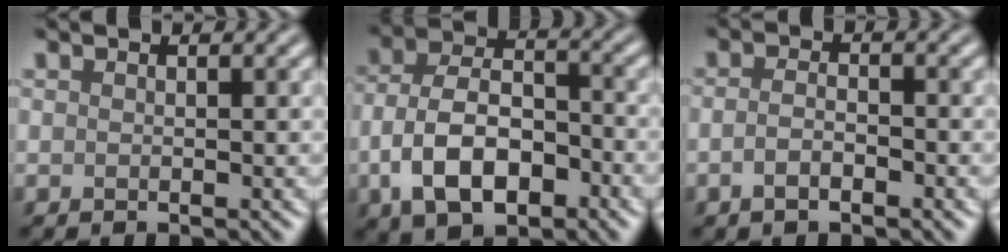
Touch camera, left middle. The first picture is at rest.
{"total": 8.3, "force": [-2.9, 5.0, 6.0], "torque": [-0.121, 0.000, -0.058]}
{"total": 1.9, "force": [-0.9, 0.8, 1.5], "torque": [-0.032, -0.001, -0.021]}